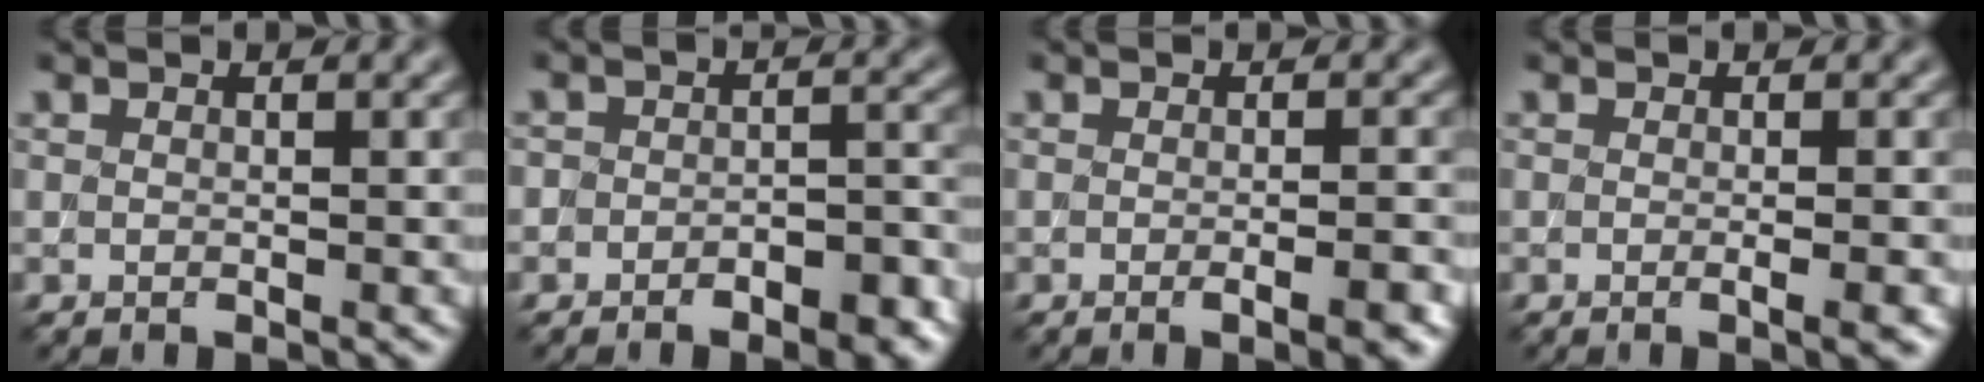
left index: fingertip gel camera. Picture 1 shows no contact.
{"total": 4.4, "force": [-3.1, 2.1, 2.4], "torque": [-0.024, 0.009, -0.043]}
{"total": 3.5, "force": [-1.0, 1.2, 3.2], "torque": [-0.018, 0.007, -0.013]}
{"total": 2.9, "force": [-0.2, 1.3, 2.6], "torque": [-0.001, 0.006, -0.015]}